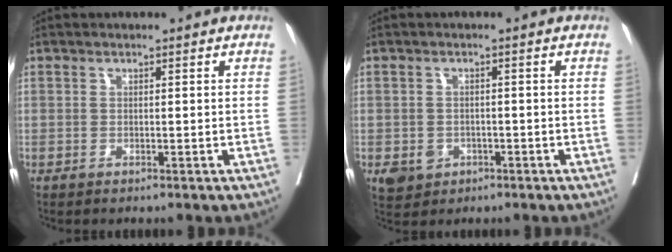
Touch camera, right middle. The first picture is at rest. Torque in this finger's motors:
{"motor_torque": [0.50, -0.45, 0.02, 0.00]}